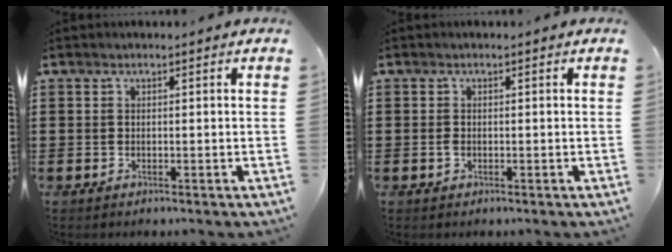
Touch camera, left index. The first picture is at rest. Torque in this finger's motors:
{"motor_torque": [0.06, -0.04, 0.02, 0.00]}